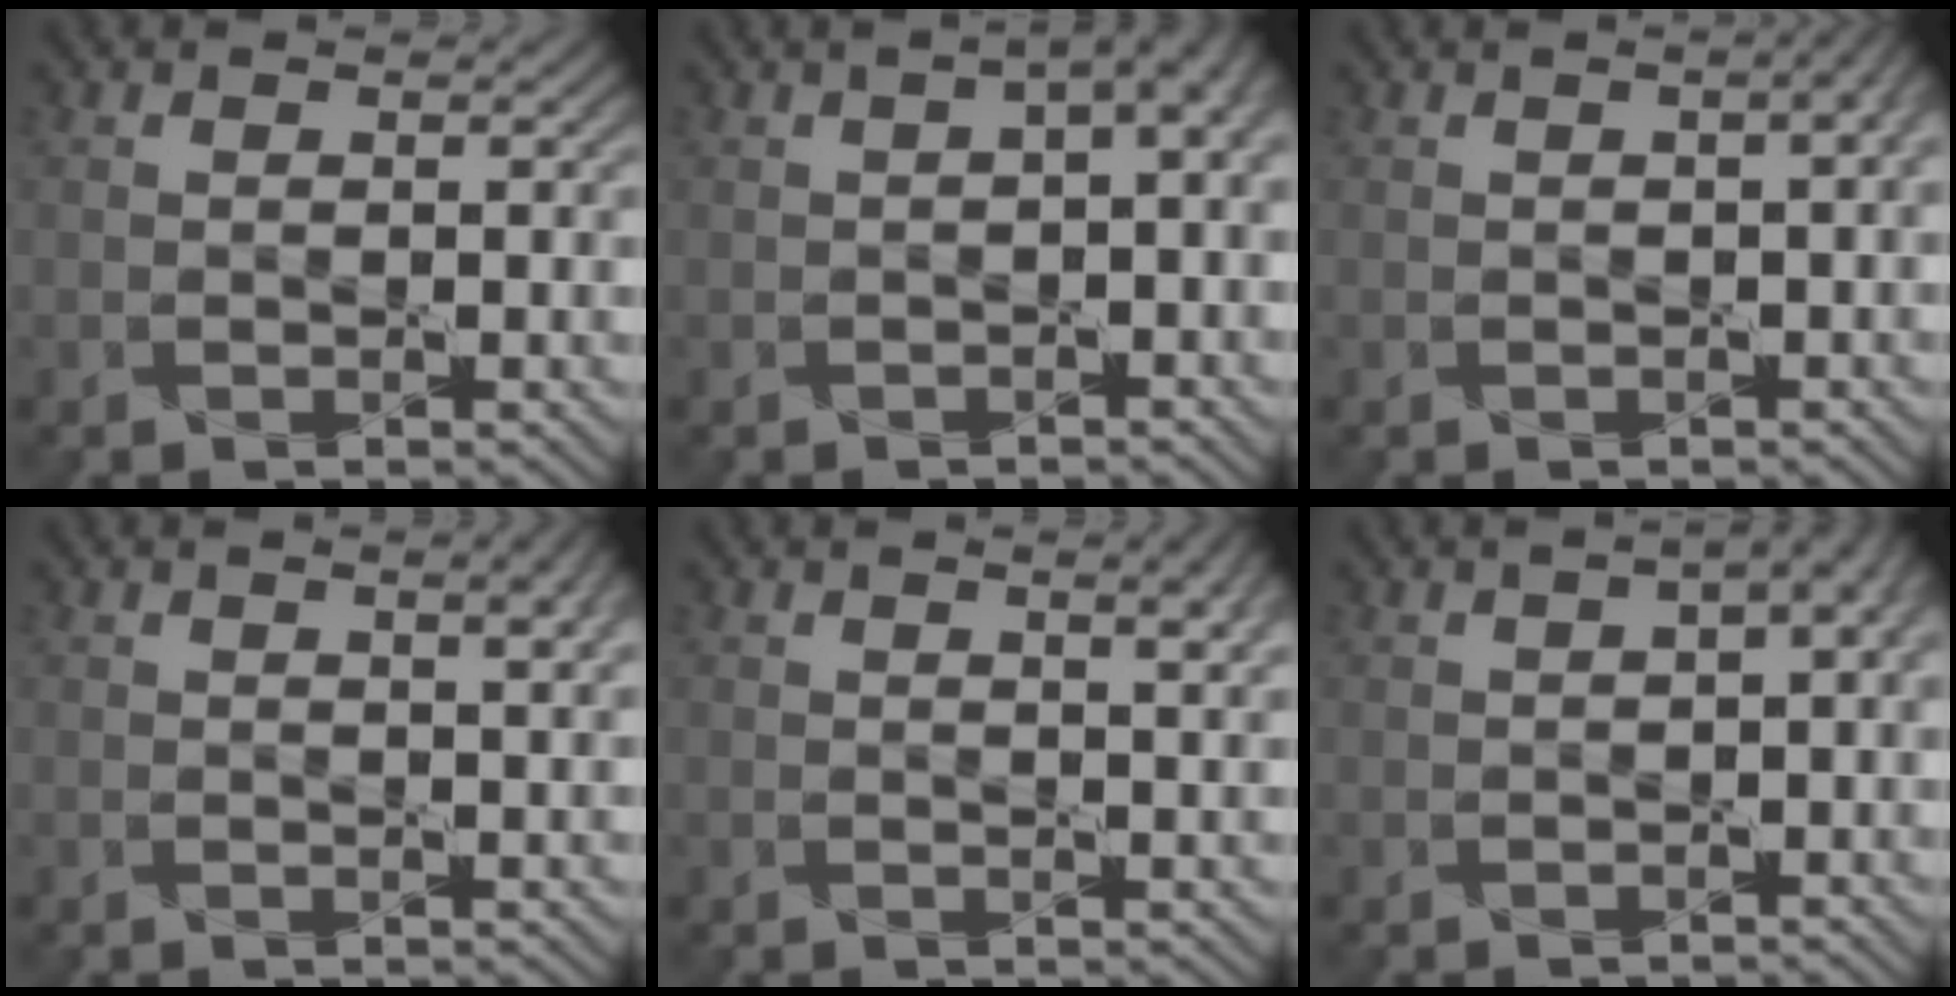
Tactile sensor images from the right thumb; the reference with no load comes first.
{"total": 4.1, "force": [0.6, 1.3, 3.8], "torque": [-0.049, 0.007, 0.009]}
{"total": 3.8, "force": [0.6, 1.6, 3.4], "torque": [-0.031, 0.008, 0.006]}
{"total": 3.1, "force": [1.3, 0.8, 2.7], "torque": [-0.035, 0.004, 0.014]}
{"total": 3.5, "force": [1.6, 0.9, 3.0], "torque": [-0.040, 0.004, 0.018]}
{"total": 4.2, "force": [0.4, 1.5, 3.9], "torque": [-0.050, 0.002, 0.007]}